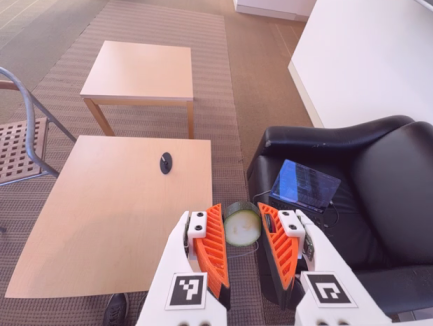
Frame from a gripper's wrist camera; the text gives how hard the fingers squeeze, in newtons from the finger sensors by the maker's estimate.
{"total": 9.1, "left": 9.1, "right": 9.2}